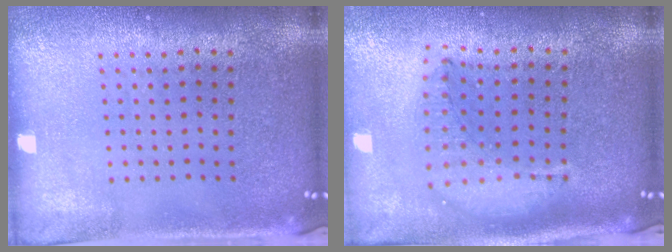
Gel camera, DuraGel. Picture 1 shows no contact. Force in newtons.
{"total": 1.5, "press": 1.3, "slide": 0.7}